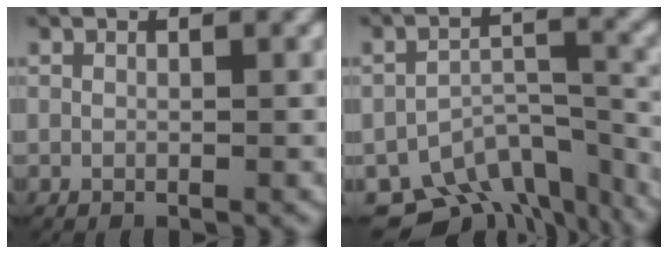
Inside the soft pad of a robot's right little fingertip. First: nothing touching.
{"total": 10.9, "force": [-7.5, 6.1, 4.9], "torque": [-0.071, -0.021, -0.118]}